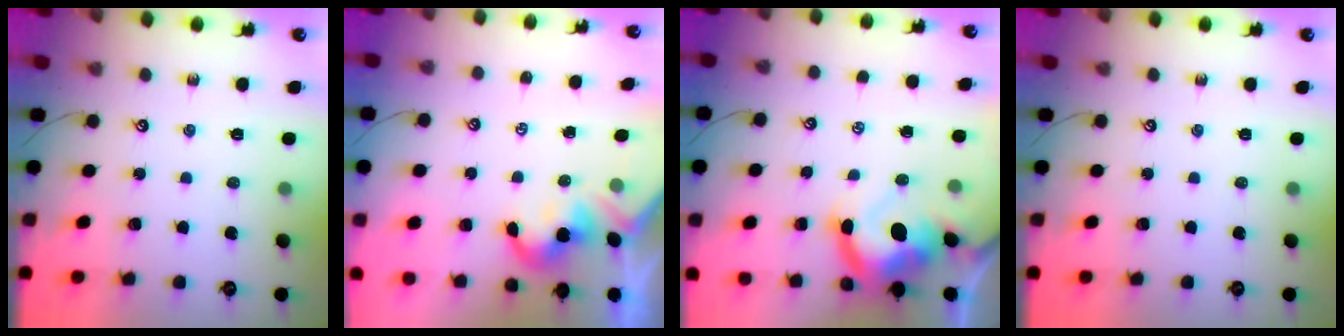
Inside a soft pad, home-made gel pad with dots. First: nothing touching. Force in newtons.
{"total": 2.1, "press": 2.1, "slide": 0.4}
{"total": 10.8, "press": 10.6, "slide": 2.1}
{"total": 0.0}